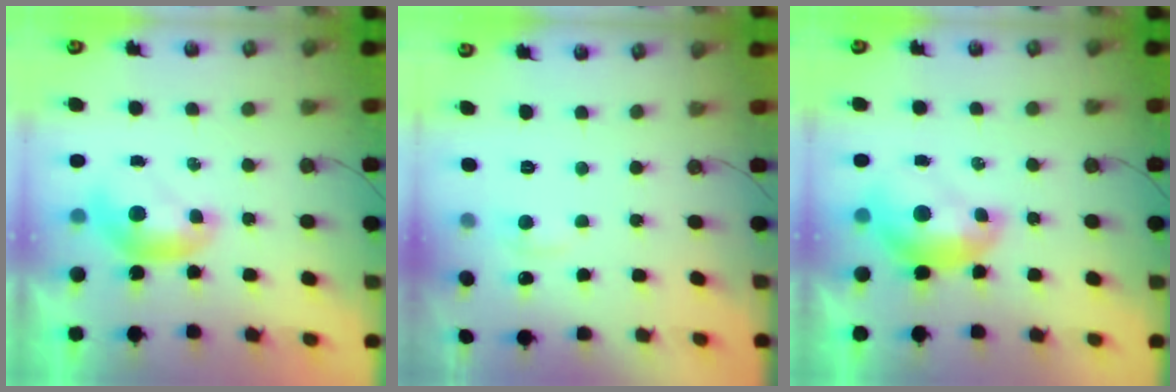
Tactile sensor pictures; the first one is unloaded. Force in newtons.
{"total": 1.8, "press": 1.7, "slide": 0.7}
{"total": 2.5, "press": 2.4, "slide": 0.7}